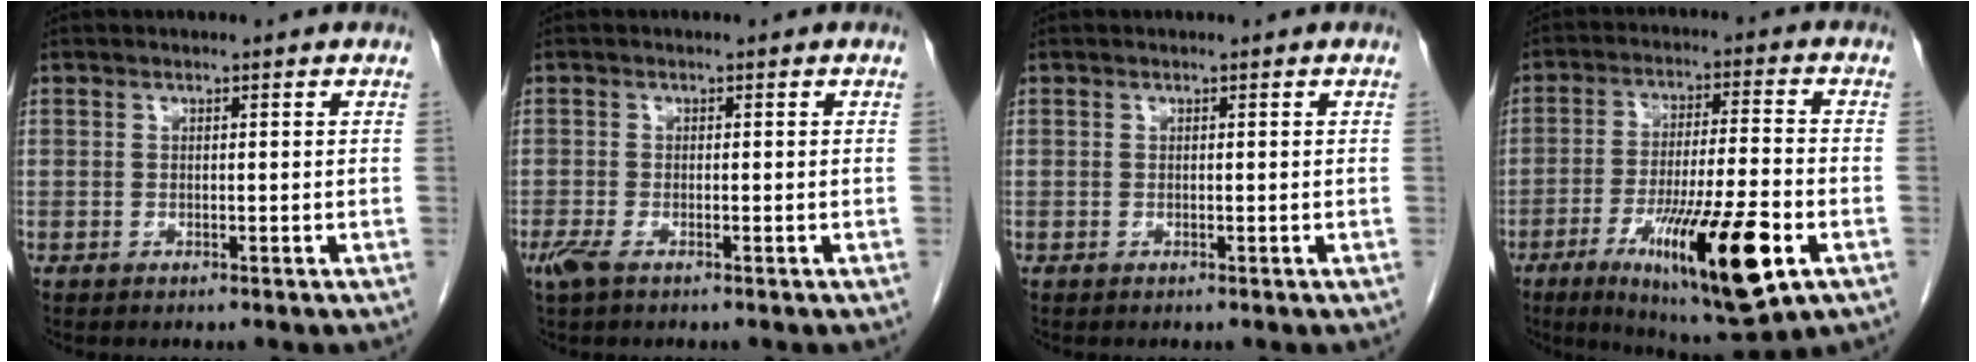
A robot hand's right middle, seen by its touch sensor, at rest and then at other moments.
{"total": 2.2, "force": [-1.3, 0.6, 1.6], "torque": [-0.042, -0.006, -0.026]}
{"total": 0.0}
{"total": 17.4, "force": [-7.2, 2.0, 15.8], "torque": [-0.258, -0.028, -0.108]}